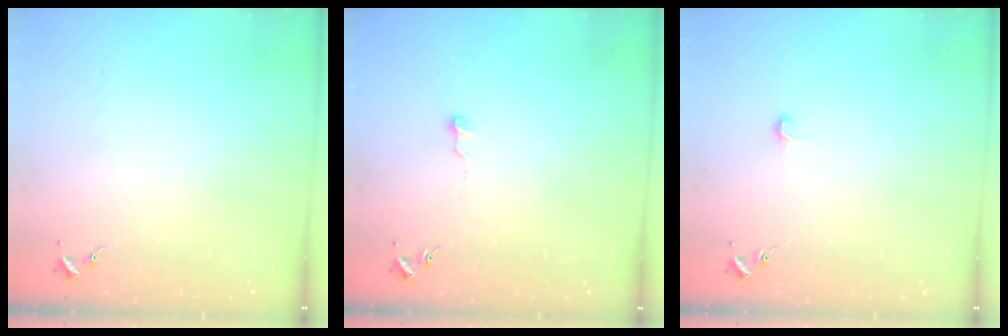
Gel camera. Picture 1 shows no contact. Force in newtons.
{"total": 3.9, "press": 3.9, "slide": 0.3}
{"total": 3.9, "press": 3.9, "slide": 0.3}